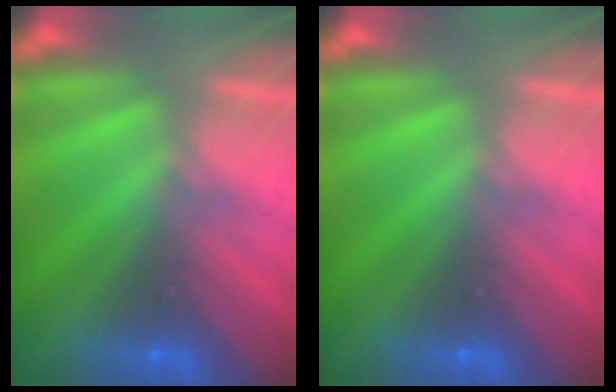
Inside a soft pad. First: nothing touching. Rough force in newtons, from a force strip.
{"total": 0.0}